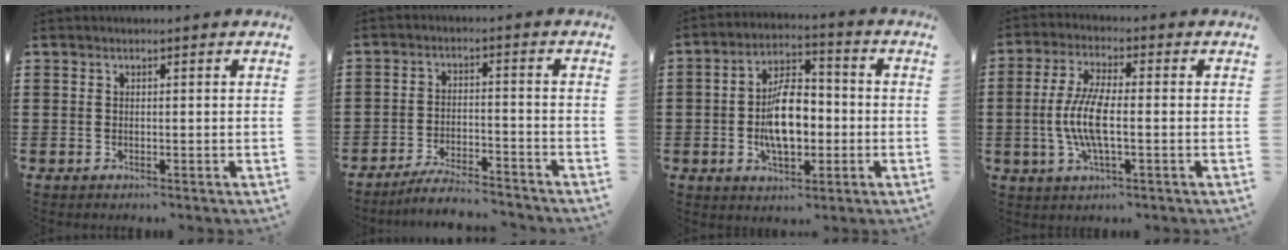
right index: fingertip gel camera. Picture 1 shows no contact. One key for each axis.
{"total": 5.2, "fx": -5.0, "fy": 0.1, "fz": 1.6, "tx": -0.034, "ty": -0.003, "tz": -0.098}
{"total": 9.8, "fx": -1.4, "fy": 5.1, "fz": 8.3, "tx": -0.140, "ty": 0.003, "tz": -0.031}
{"total": 7.8, "fx": -1.2, "fy": 2.3, "fz": 7.4, "tx": -0.170, "ty": -0.014, "tz": -0.031}